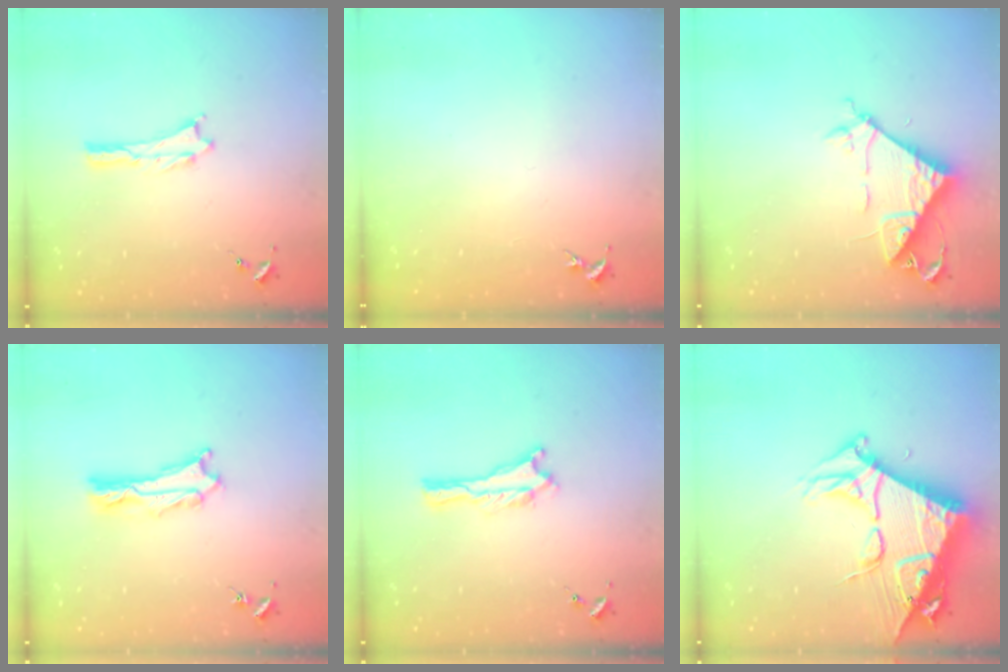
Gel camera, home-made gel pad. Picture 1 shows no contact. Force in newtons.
{"total": 0.0}
{"total": 8.4, "press": 8.3, "slide": 0.7}
{"total": 2.4, "press": 2.4, "slide": 0.3}
{"total": 0.0}
{"total": 11.1, "press": 11.1, "slide": 1.3}